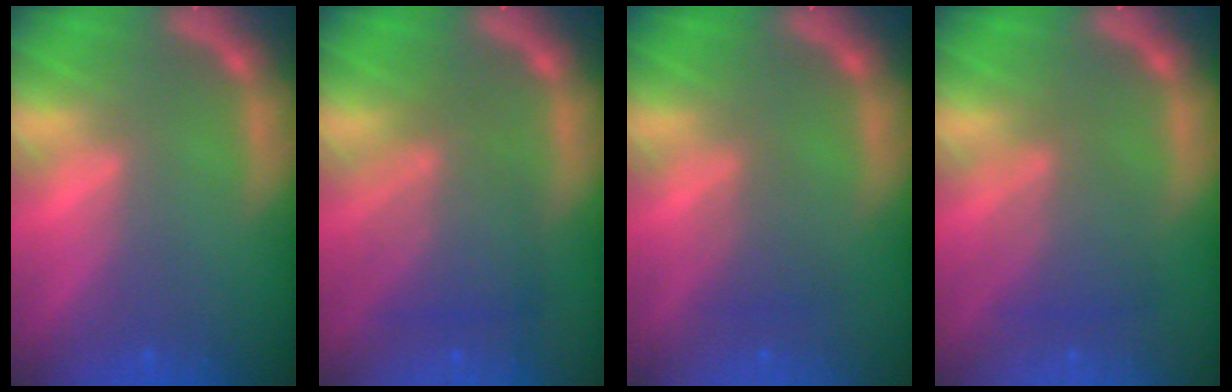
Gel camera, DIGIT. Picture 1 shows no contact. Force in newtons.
{"total": 5.5}
{"total": 2.0}
{"total": 4.0}